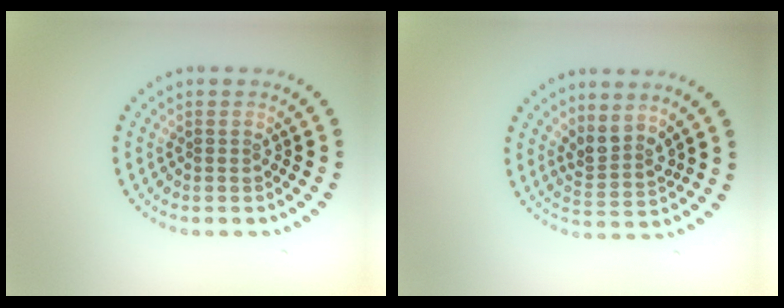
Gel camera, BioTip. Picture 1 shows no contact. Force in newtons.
{"total": 2.4, "press": 1.8, "slide": 1.6}